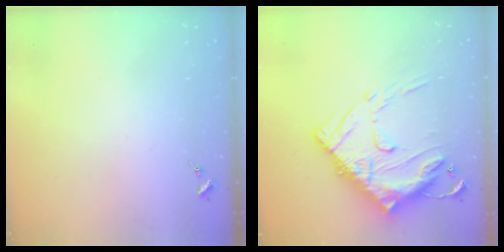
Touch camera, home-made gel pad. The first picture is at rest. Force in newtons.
{"total": 21.5, "press": 21.4, "slide": 2.1}